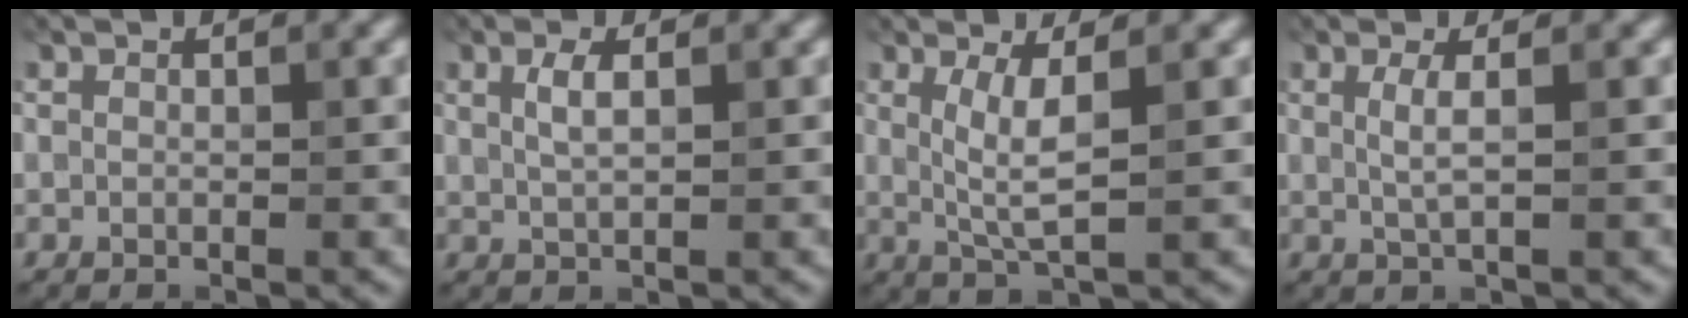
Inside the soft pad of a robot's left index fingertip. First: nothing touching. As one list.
[{"total": 1.8, "force": [0.8, 0.5, 1.6], "torque": [-0.035, 0.005, 0.016]}, {"total": 3.4, "force": [0.6, 0.5, 3.3], "torque": [-0.072, -0.004, 0.015]}, {"total": 1.9, "force": [0.3, 0.3, 1.9], "torque": [-0.035, 0.000, 0.005]}]